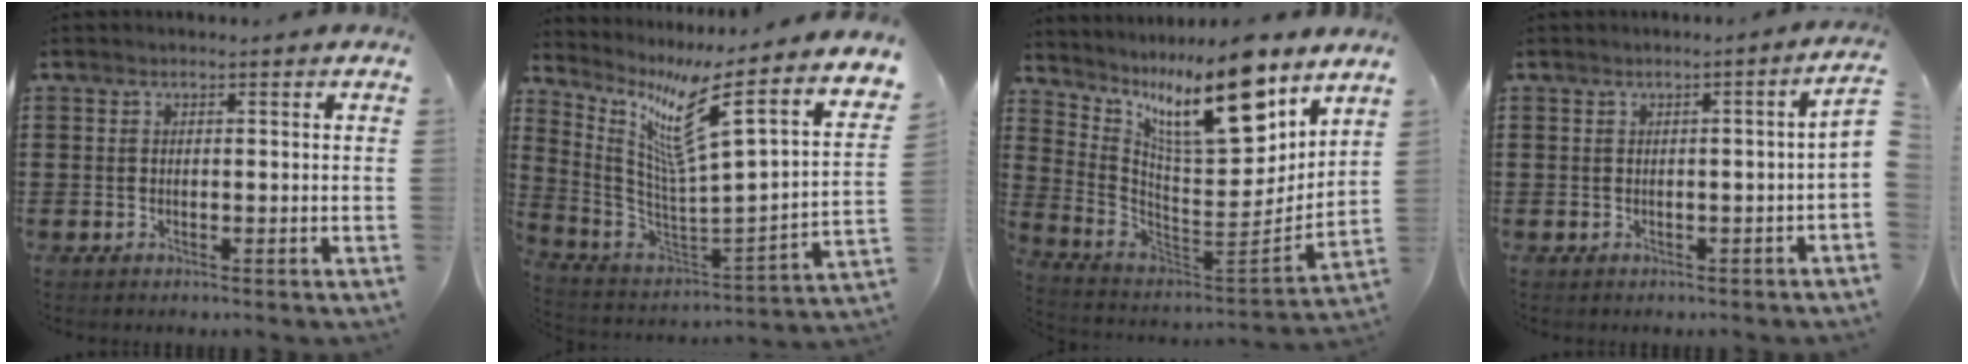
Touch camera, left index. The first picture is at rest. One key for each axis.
{"total": 10.6, "fx": 6.0, "fy": 0.3, "fz": 8.7, "tx": -0.186, "ty": -0.053, "tz": 0.078}
{"total": 13.7, "fx": 9.2, "fy": 3.3, "fz": 9.6, "tx": -0.186, "ty": -0.051, "tz": 0.156}
{"total": 1.2, "fx": -0.5, "fy": -0.2, "fz": 1.1, "tx": -0.018, "ty": -0.005, "tz": -0.010}